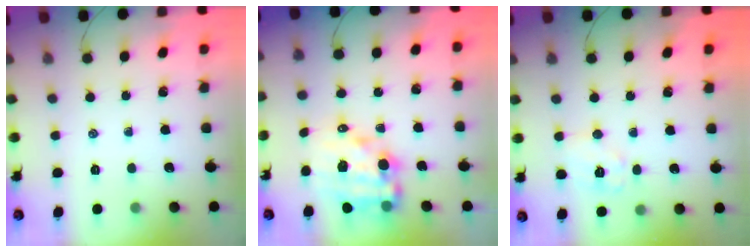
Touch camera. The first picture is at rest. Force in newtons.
{"total": 12.1, "press": 11.6, "slide": 3.3}
{"total": 7.6, "press": 7.5, "slide": 1.0}